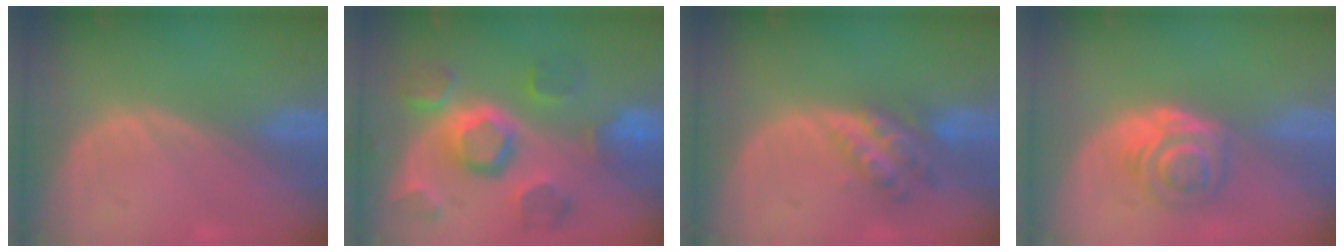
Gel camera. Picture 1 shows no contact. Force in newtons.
{"total": 11.4, "press": 10.1, "slide": 5.4}
{"total": 6.2, "press": 5.4, "slide": 3.0}
{"total": 6.5, "press": 5.4, "slide": 3.7}